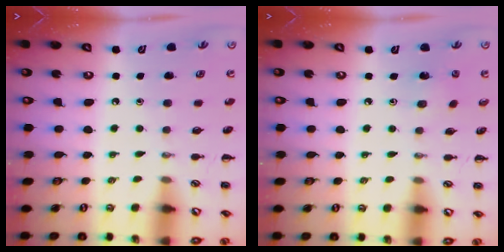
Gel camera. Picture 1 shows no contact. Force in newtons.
{"total": 1.4, "press": 1.3, "slide": 0.5}